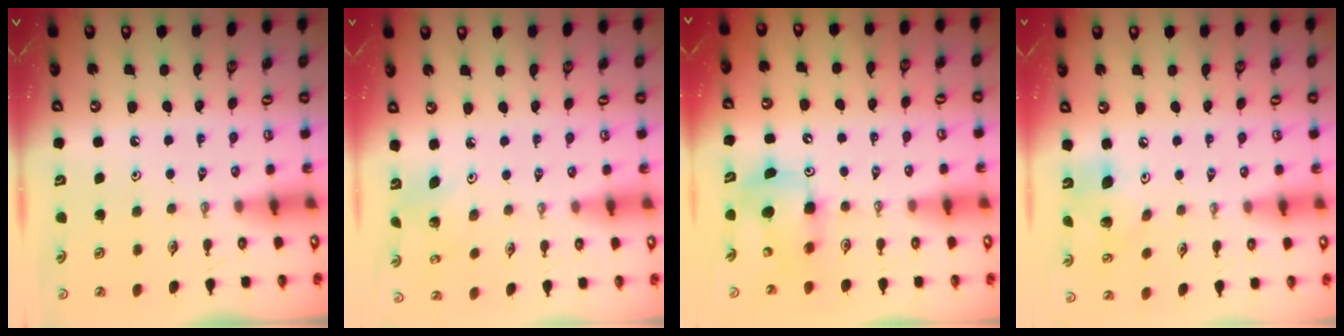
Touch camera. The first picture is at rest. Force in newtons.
{"total": 4.0, "press": 4.0, "slide": 0.2}
{"total": 8.6, "press": 8.4, "slide": 1.8}
{"total": 12.0, "press": 11.9, "slide": 2.0}